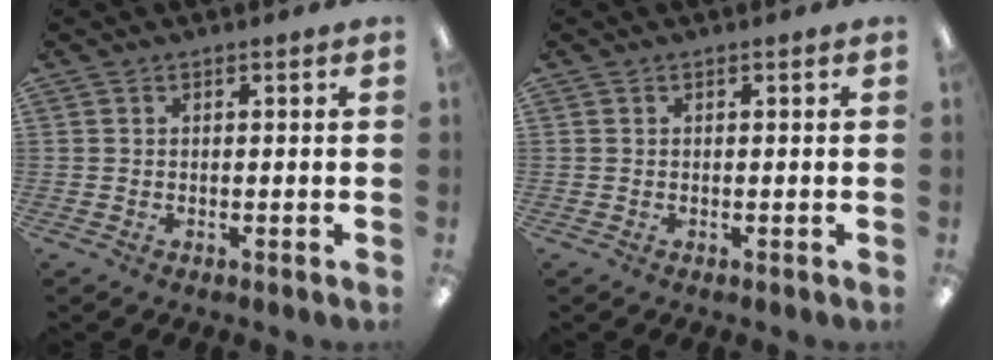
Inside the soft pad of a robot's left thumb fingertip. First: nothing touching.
{"total": 0.0}